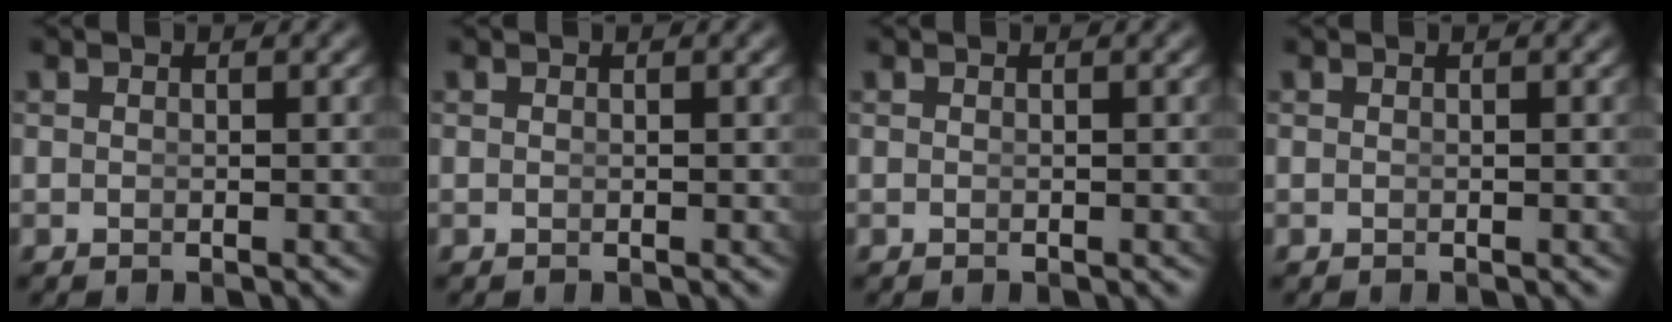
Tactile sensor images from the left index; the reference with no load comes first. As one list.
[{"total": 1.1, "force": [-0.2, -1.0, -0.5], "torque": [0.012, -0.015, 0.009]}, {"total": 0.0}, {"total": 0.0}]